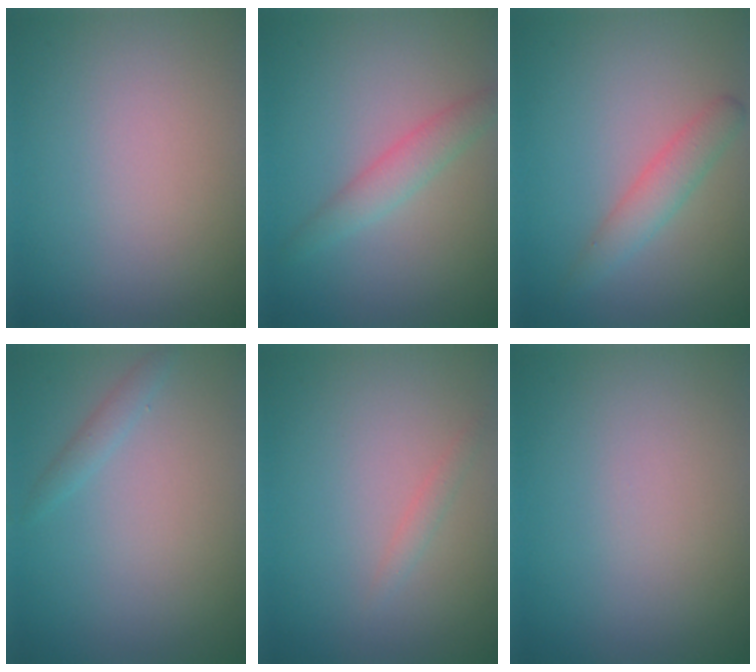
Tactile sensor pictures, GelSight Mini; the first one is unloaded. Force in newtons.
{"total": 2.3, "press": 2.3, "slide": 0.0}
{"total": 2.3, "press": 2.3, "slide": 0.2}
{"total": 1.1, "press": 1.1, "slide": 0.1}
{"total": 0.8, "press": 0.8, "slide": 0.0}
{"total": 0.0}